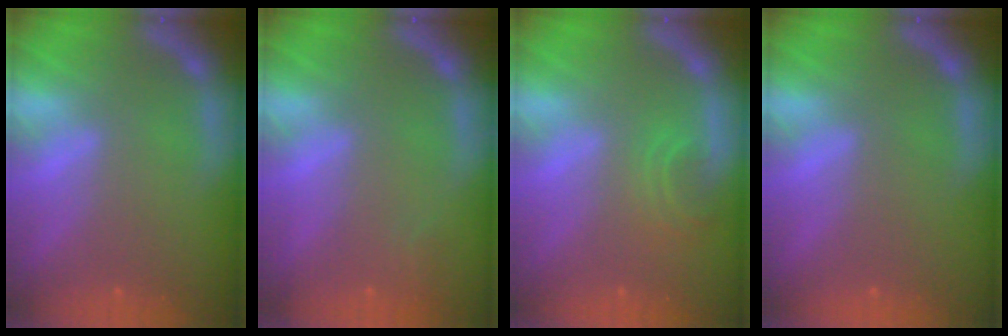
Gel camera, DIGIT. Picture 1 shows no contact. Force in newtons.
{"total": 0.9}
{"total": 2.4}
{"total": 0.0}